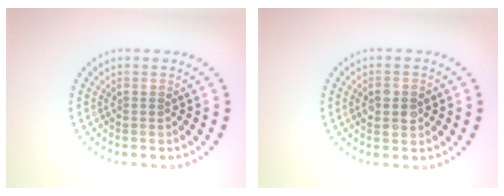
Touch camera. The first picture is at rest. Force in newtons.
{"total": 2.8, "press": 2.8, "slide": 0.1}